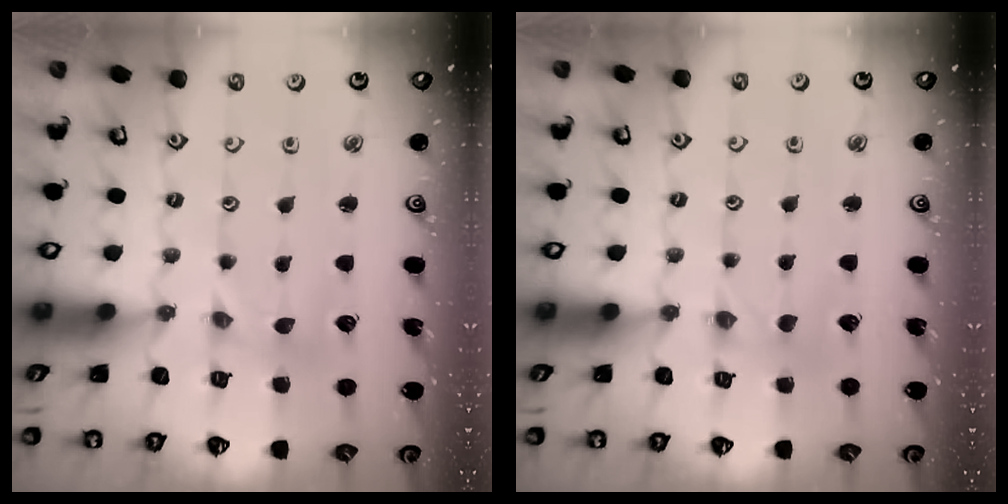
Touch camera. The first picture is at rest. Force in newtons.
{"total": 0.0}